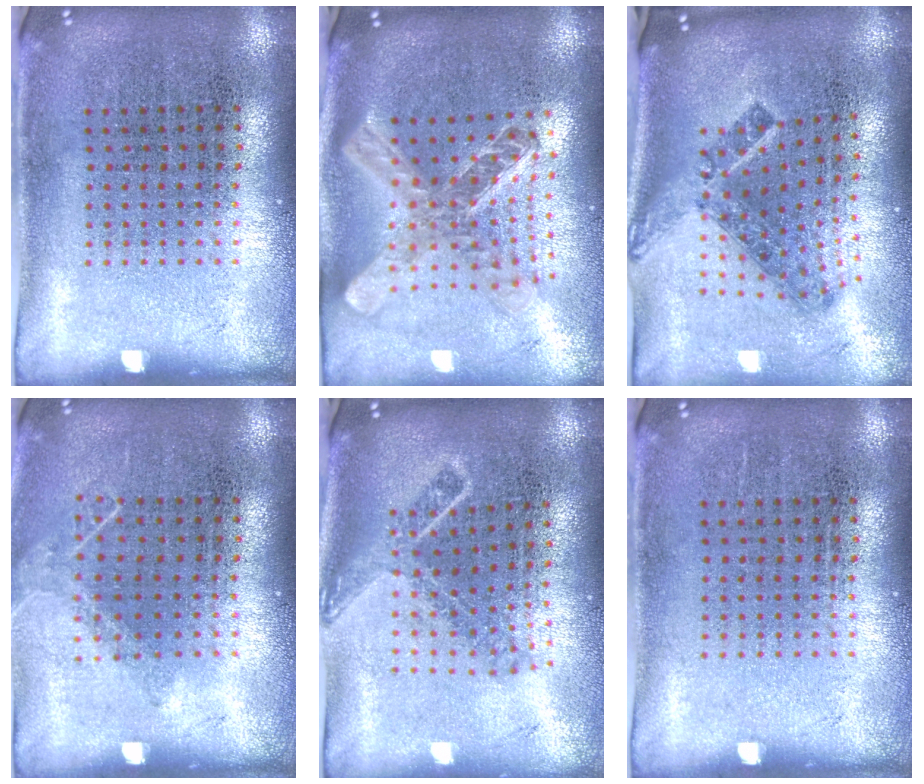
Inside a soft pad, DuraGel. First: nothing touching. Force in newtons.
{"total": 2.5, "press": 1.9, "slide": 1.6}
{"total": 1.7, "press": 1.2, "slide": 1.1}
{"total": 0.8, "press": 0.8, "slide": 0.2}
{"total": 1.8, "press": 1.3, "slide": 1.3}
{"total": 0.0}